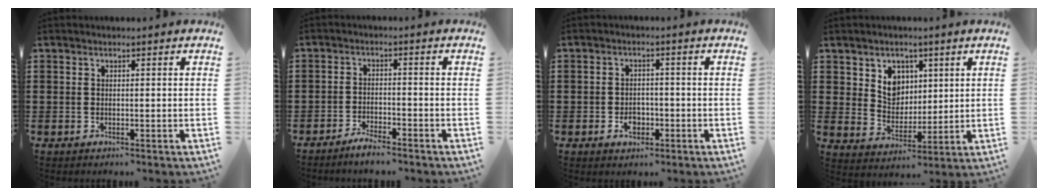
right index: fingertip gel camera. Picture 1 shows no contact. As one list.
[{"total": 2.8, "force": [-2.7, 0.1, 0.6], "torque": [-0.014, 0.005, -0.054]}, {"total": 2.9, "force": [-1.1, 2.1, 1.7], "torque": [-0.027, -0.001, -0.023]}, {"total": 5.6, "force": [2.6, 4.7, 1.6], "torque": [-0.049, 0.010, 0.045]}]